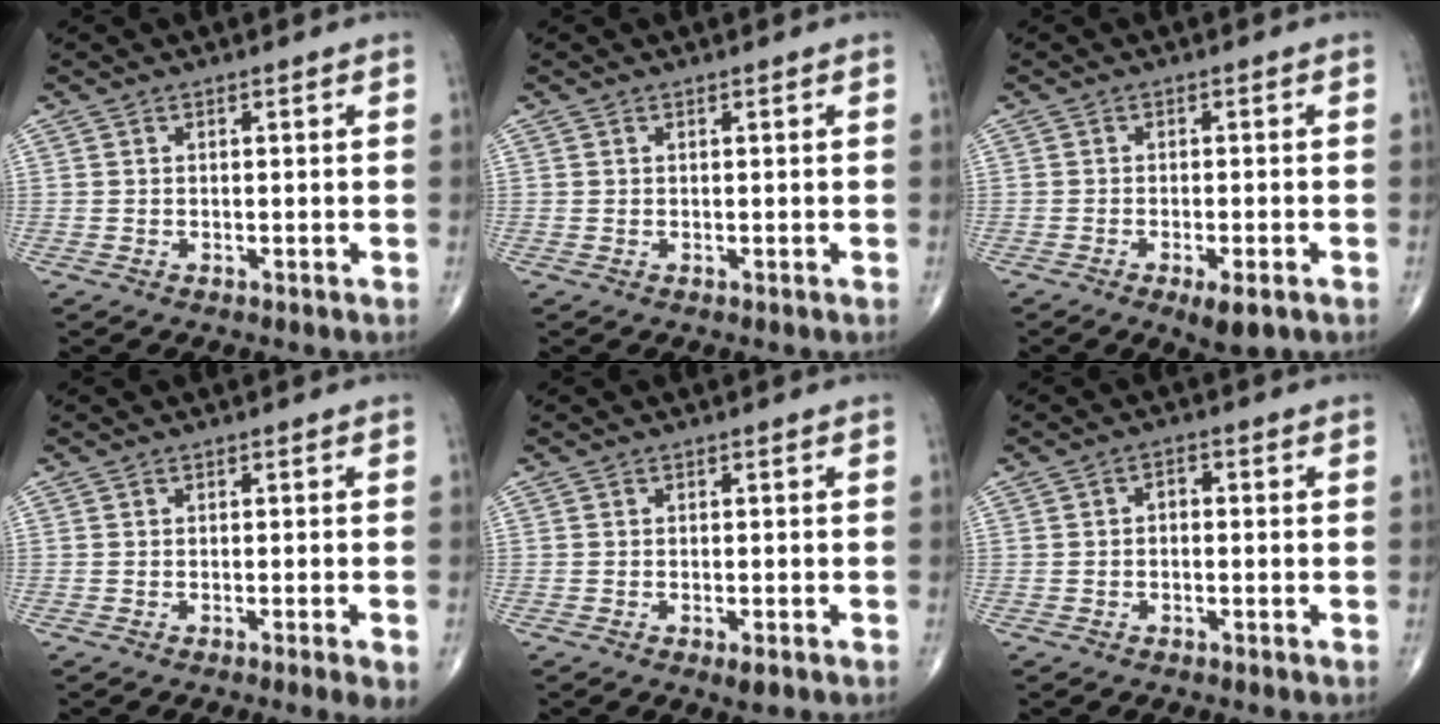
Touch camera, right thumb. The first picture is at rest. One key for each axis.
{"total": 0.0}
{"total": 4.7, "fx": -2.5, "fy": 1.3, "fz": 3.8, "tx": -0.057, "ty": -0.002, "tz": -0.033}
{"total": 3.4, "fx": -1.8, "fy": 0.1, "fz": 2.9, "tx": -0.043, "ty": -0.006, "tz": -0.027}
{"total": 2.0, "fx": -1.1, "fy": 0.5, "fz": 1.6, "tx": -0.026, "ty": 0.000, "tz": -0.015}
{"total": 1.9, "fx": -0.3, "fy": 1.2, "fz": 1.4, "tx": -0.017, "ty": 0.012, "tz": -0.011}